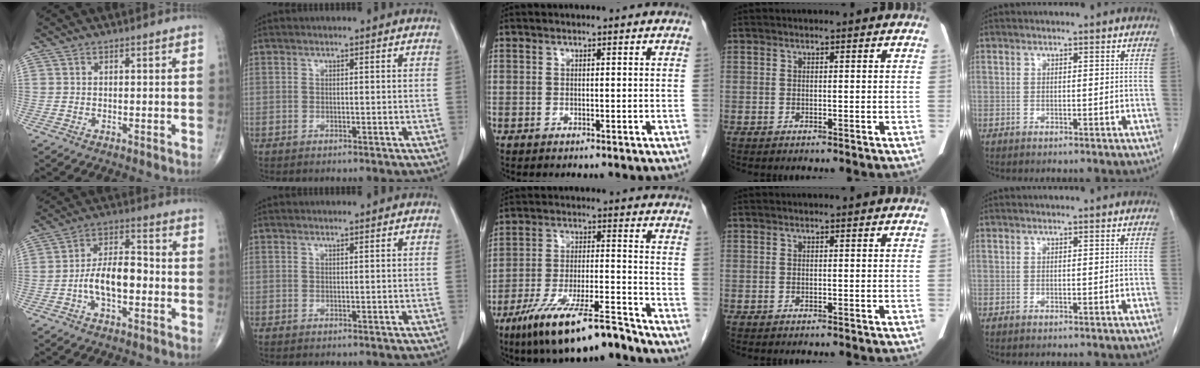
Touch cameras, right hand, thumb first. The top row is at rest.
{"thumb": {"total": 10.2, "force": [-2.4, 5.1, 8.5], "torque": [-0.142, 0.034, -0.050]}, "middle": {"total": 13.4, "force": [-10.1, 1.5, 8.7], "torque": [-0.156, -0.017, -0.174]}}